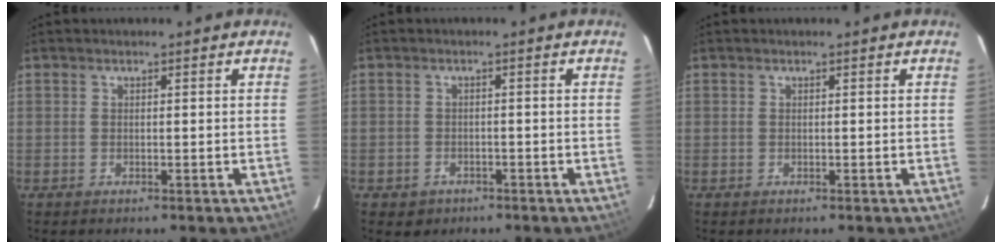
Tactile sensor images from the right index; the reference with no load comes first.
{"total": 3.1, "force": [-1.6, 2.5, 0.6], "torque": [-0.021, 0.002, -0.020]}
{"total": 0.0}